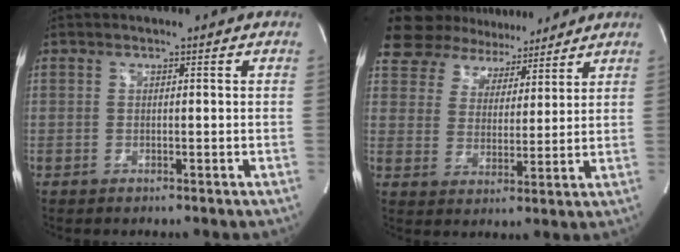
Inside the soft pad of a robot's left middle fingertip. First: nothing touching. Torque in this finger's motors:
{"motor_torque": [2.14, 0.00, 1.05, 0.21]}